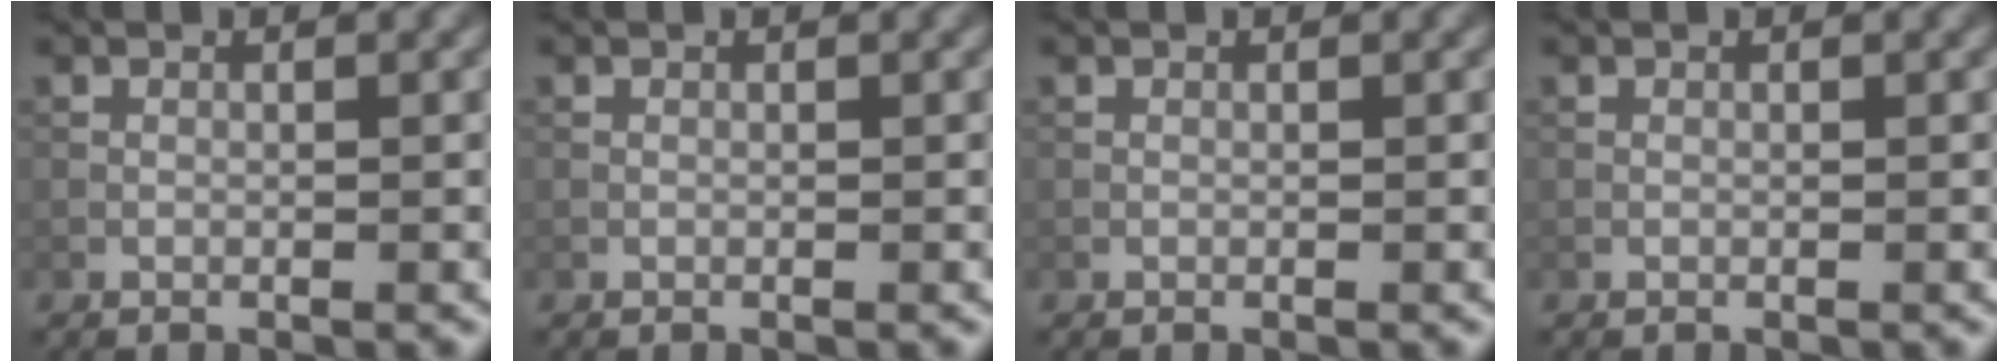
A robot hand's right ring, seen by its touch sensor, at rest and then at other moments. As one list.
[{"total": 0.0}, {"total": 0.0}, {"total": 0.0}]